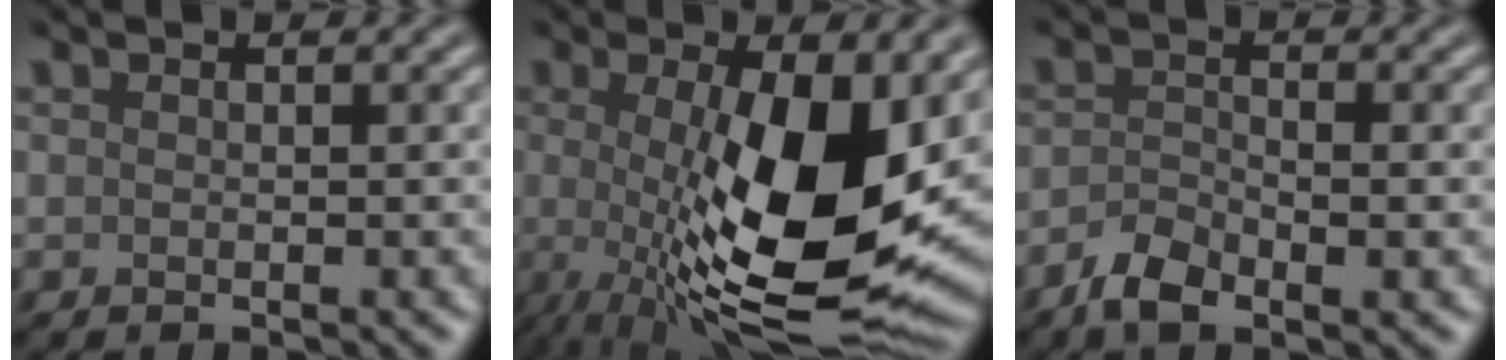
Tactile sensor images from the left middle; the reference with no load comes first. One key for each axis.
{"total": 13.2, "fx": -0.6, "fy": 4.5, "fz": 12.4, "tx": -0.193, "ty": -0.024, "tz": -0.010}
{"total": 3.1, "fx": -2.0, "fy": 1.3, "fz": 2.0, "tx": -0.039, "ty": -0.006, "tz": -0.037}